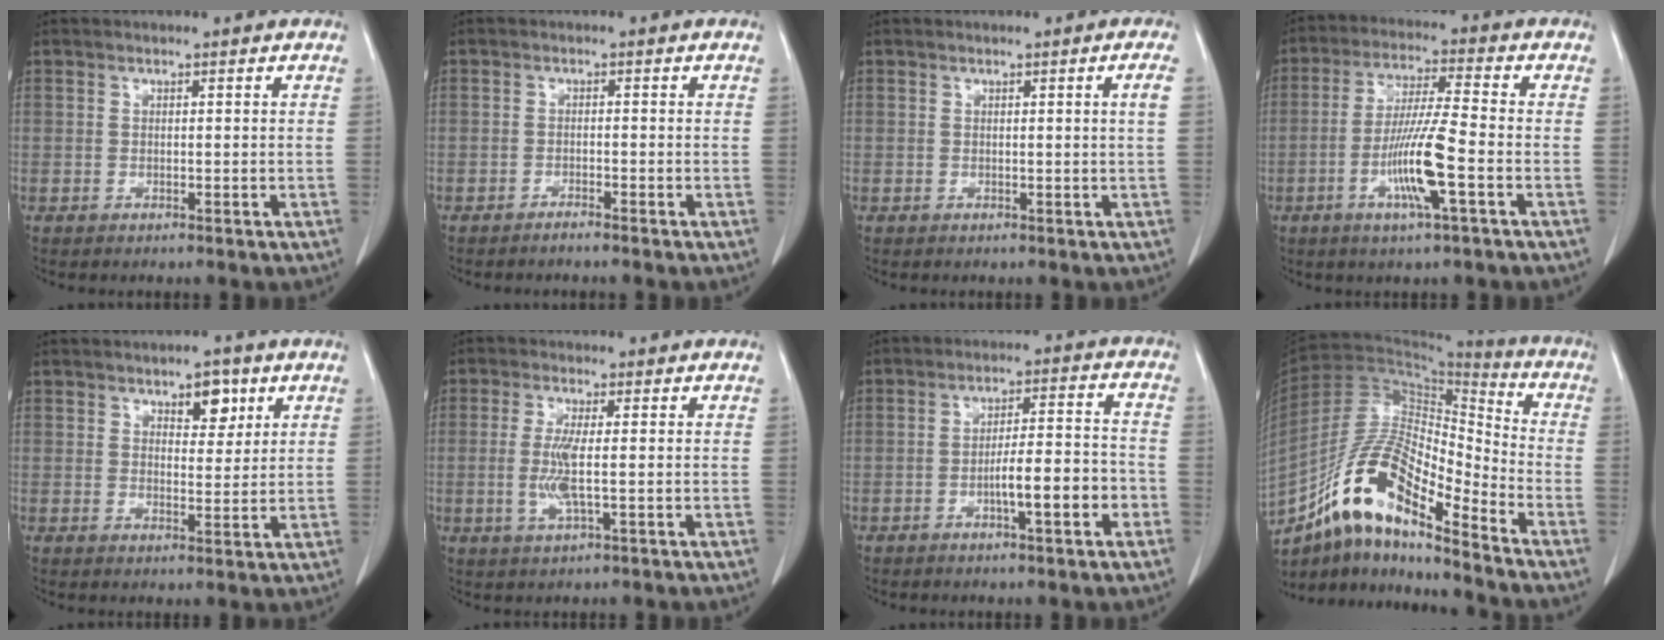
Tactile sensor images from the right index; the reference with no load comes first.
{"total": 1.3, "force": [-1.2, -0.1, 0.5], "torque": [-0.010, 0.000, -0.019]}
{"total": 1.4, "force": [0.3, -0.5, 1.3], "torque": [-0.019, -0.002, 0.007]}
{"total": 10.0, "force": [-3.2, -0.1, 9.5], "torque": [-0.183, -0.009, -0.060]}
{"total": 4.5, "force": [2.5, 2.1, 3.0], "torque": [-0.039, 0.001, 0.038]}
{"total": 4.7, "force": [-0.3, 0.5, 4.6], "torque": [-0.103, -0.008, -0.002]}
{"total": 8.1, "force": [-3.0, 1.0, 7.4], "torque": [-0.116, 0.016, -0.042]}
{"total": 15.5, "force": [-10.5, 3.3, 10.9], "torque": [-0.211, 0.022, -0.187]}